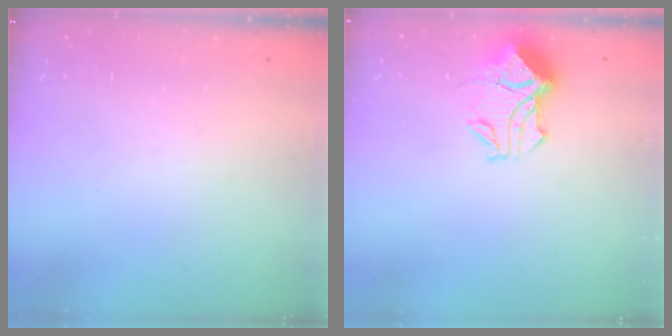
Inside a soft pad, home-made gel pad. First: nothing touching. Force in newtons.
{"total": 8.5, "press": 8.3, "slide": 1.4}